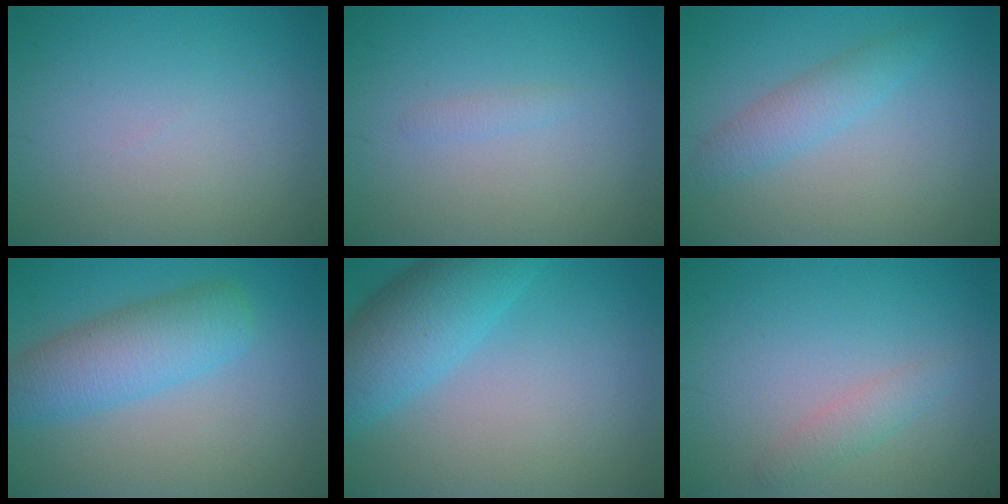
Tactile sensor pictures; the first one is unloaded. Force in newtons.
{"total": 0.6, "press": 0.6, "slide": 0.1}
{"total": 2.4, "press": 2.4, "slide": 0.1}
{"total": 5.6, "press": 5.6, "slide": 0.2}
{"total": 6.1, "press": 6.1, "slide": 0.2}
{"total": 1.6, "press": 1.6, "slide": 0.1}